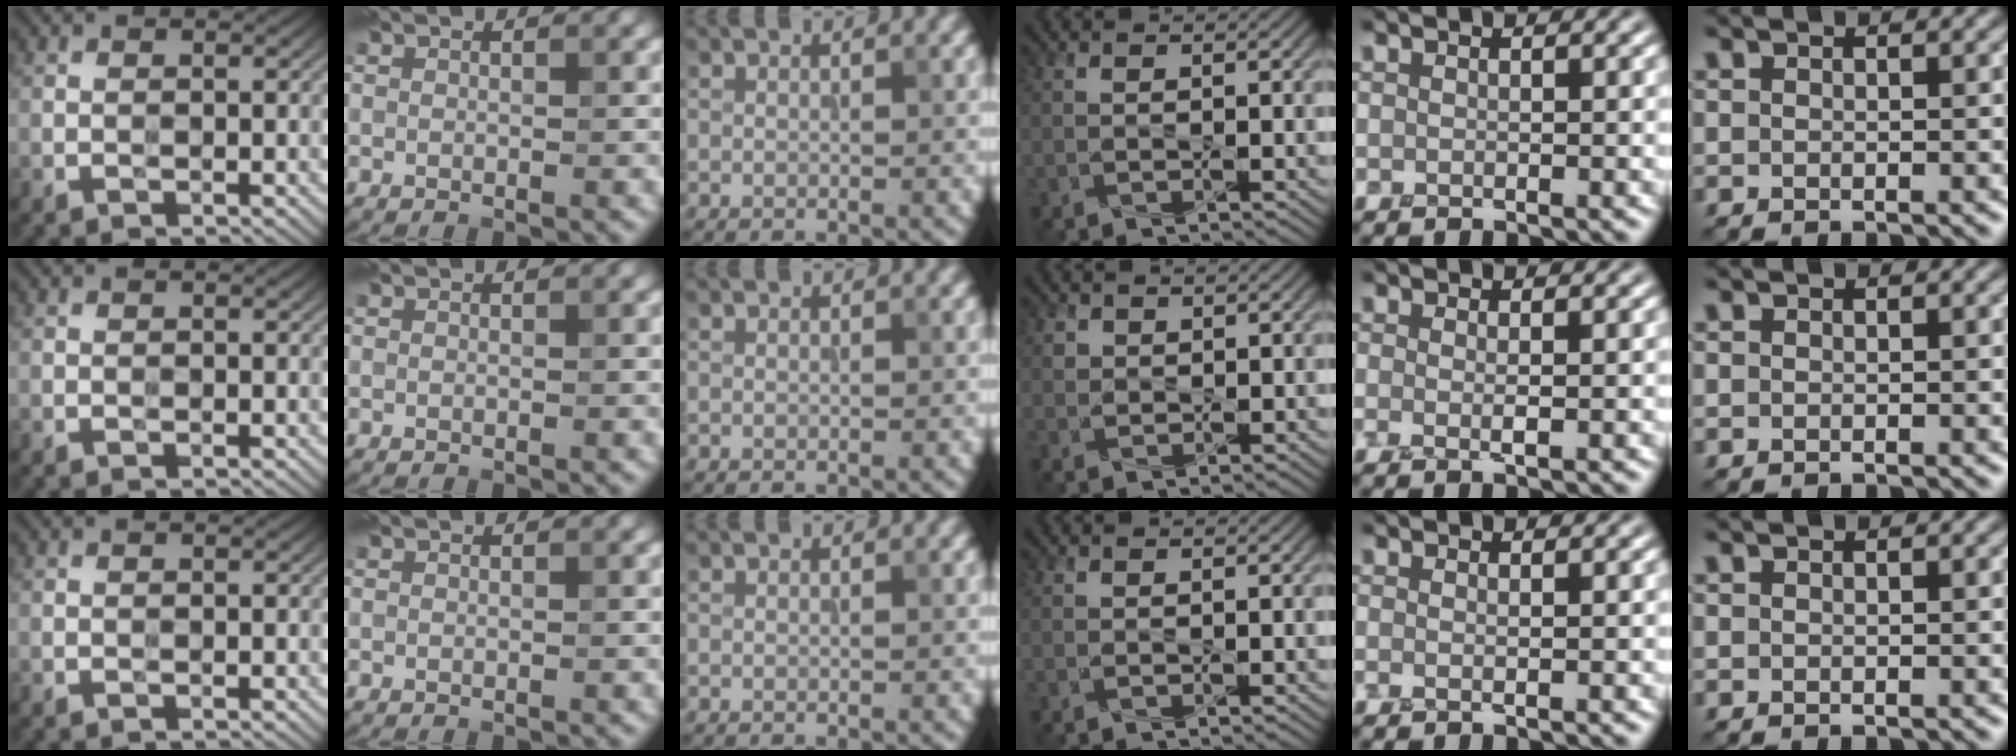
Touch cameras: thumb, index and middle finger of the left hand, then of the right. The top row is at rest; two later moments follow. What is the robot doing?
{"motion": "squeeze", "object": "tweezer"}